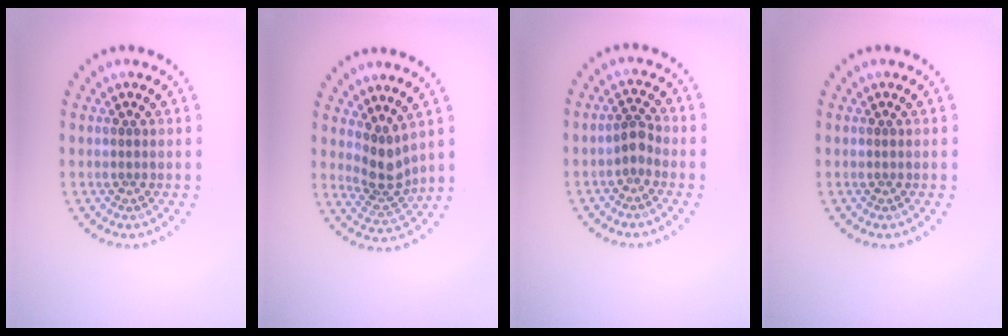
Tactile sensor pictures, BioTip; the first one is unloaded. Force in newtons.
{"total": 2.9, "press": 2.2, "slide": 1.9}
{"total": 1.6, "press": 1.3, "slide": 1.0}
{"total": 0.0}